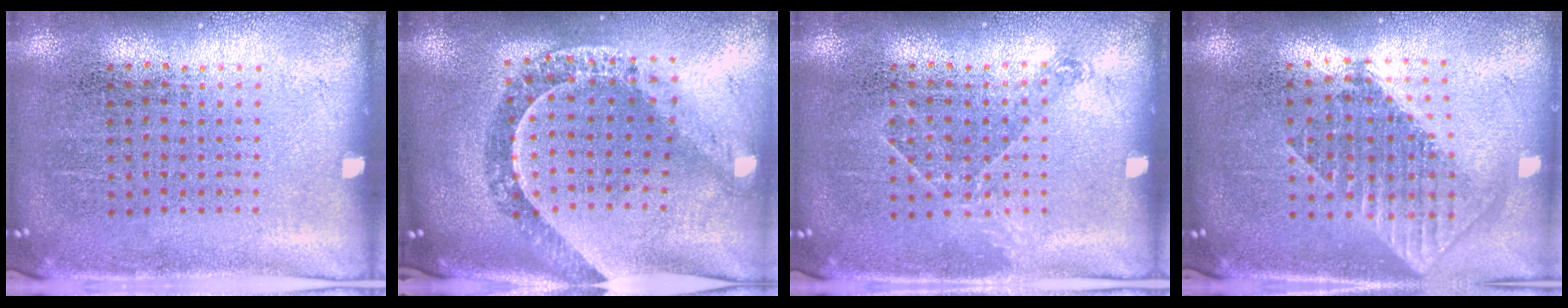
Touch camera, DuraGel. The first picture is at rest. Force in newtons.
{"total": 1.4, "press": 1.4, "slide": 0.4}
{"total": 1.0, "press": 0.8, "slide": 0.6}
{"total": 1.8, "press": 1.5, "slide": 1.1}